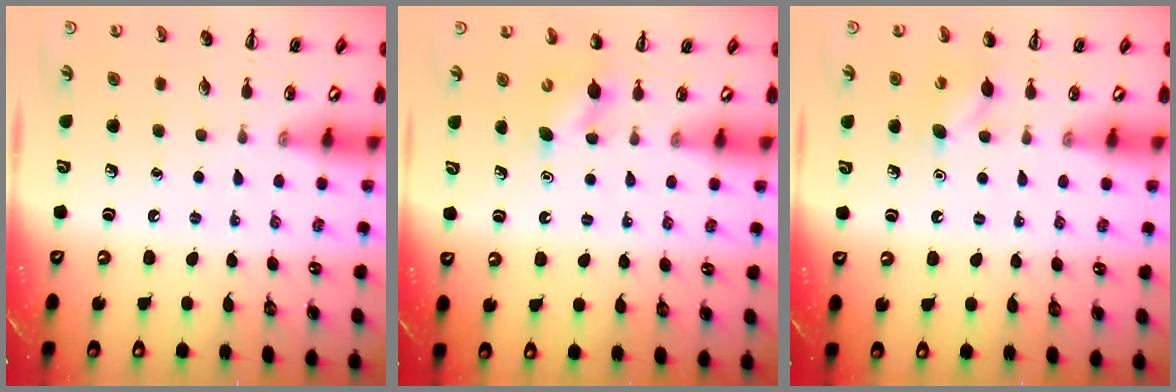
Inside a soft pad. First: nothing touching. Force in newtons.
{"total": 4.5, "press": 4.4, "slide": 1.3}
{"total": 6.0, "press": 5.7, "slide": 1.7}